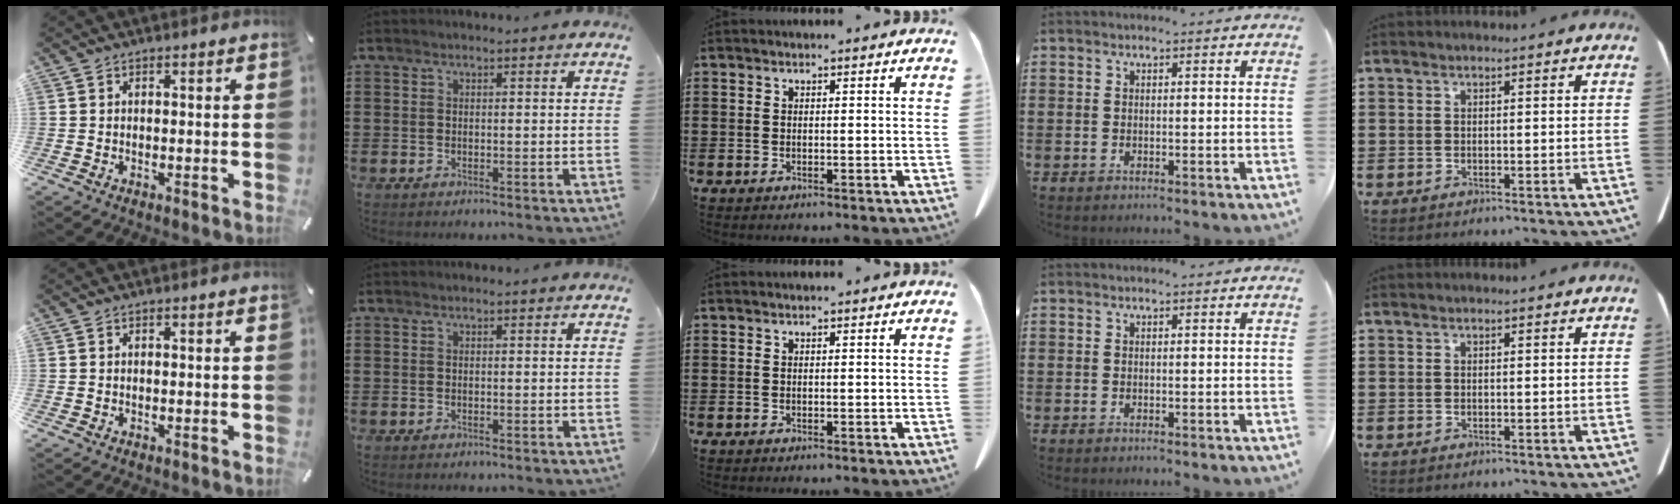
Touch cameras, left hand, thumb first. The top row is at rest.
{}